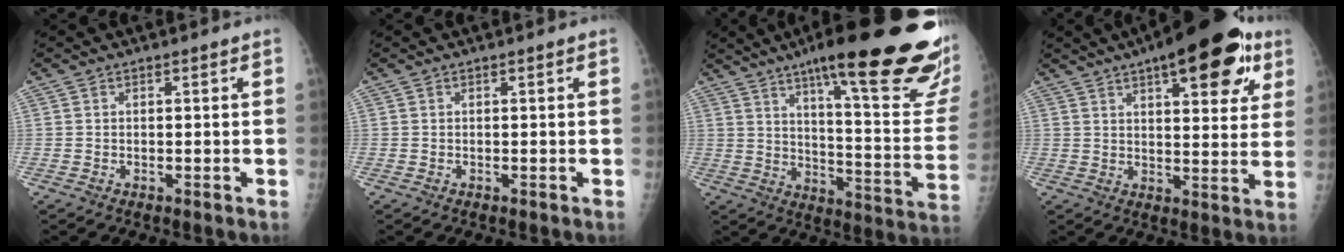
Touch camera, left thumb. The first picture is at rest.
{"total": 0.0}
{"total": 31.2, "force": [20.3, 5.2, 23.1], "torque": [-0.250, -0.084, 0.280]}
{"total": 19.5, "force": [10.2, 7.3, 15.0], "torque": [-0.181, -0.015, 0.138]}